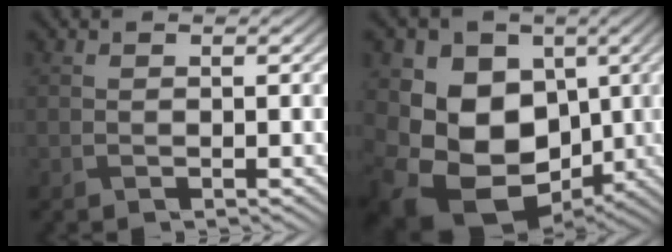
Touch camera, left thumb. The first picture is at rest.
{"total": 14.8, "force": [-1.0, 12.1, 8.4], "torque": [-0.182, -0.025, -0.018]}